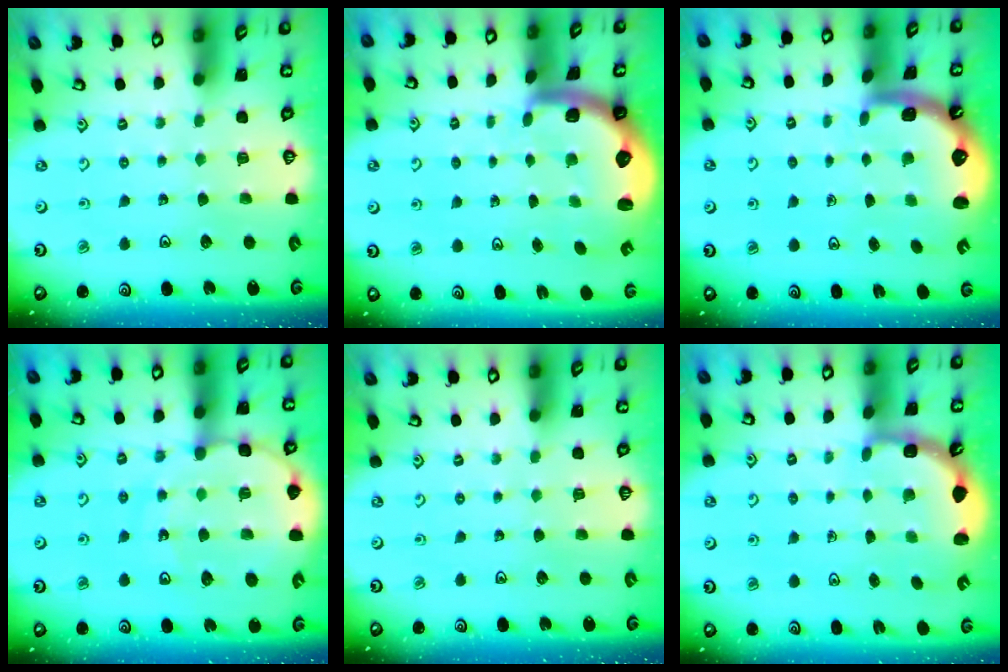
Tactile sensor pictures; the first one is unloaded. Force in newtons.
{"total": 2.8, "press": 2.4, "slide": 1.4}
{"total": 1.5, "press": 1.4, "slide": 0.6}
{"total": 12.5, "press": 12.0, "slide": 3.3}
{"total": 0.0}
{"total": 3.1, "press": 2.8, "slide": 1.4}